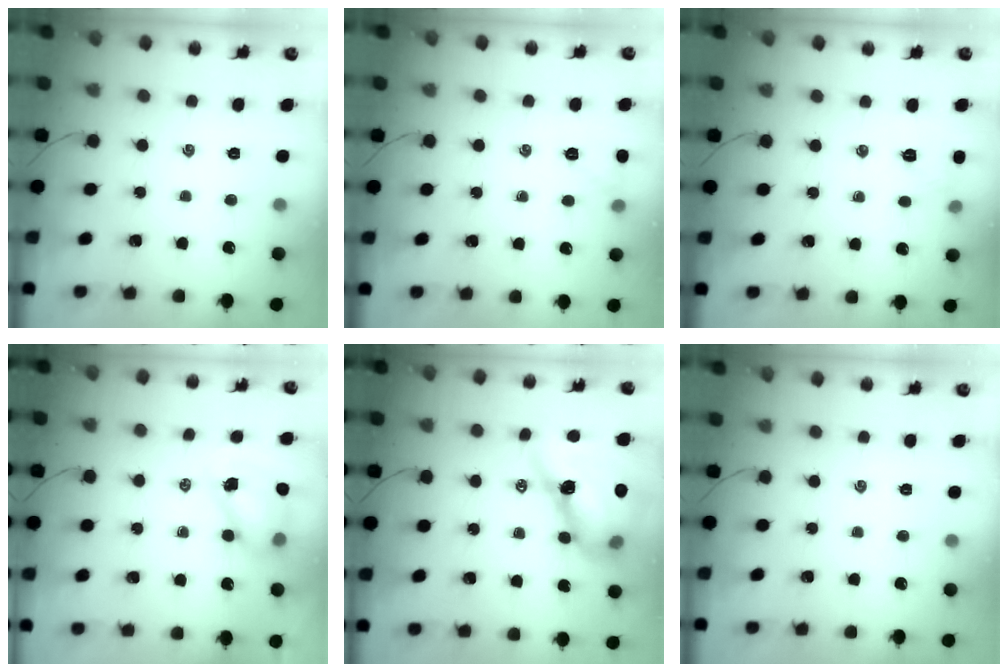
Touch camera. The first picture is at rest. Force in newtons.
{"total": 5.4, "press": 5.2, "slide": 1.4}
{"total": 5.7, "press": 5.4, "slide": 1.7}
{"total": 8.2, "press": 8.0, "slide": 1.6}
{"total": 15.5, "press": 14.9, "slide": 4.3}
{"total": 0.0}